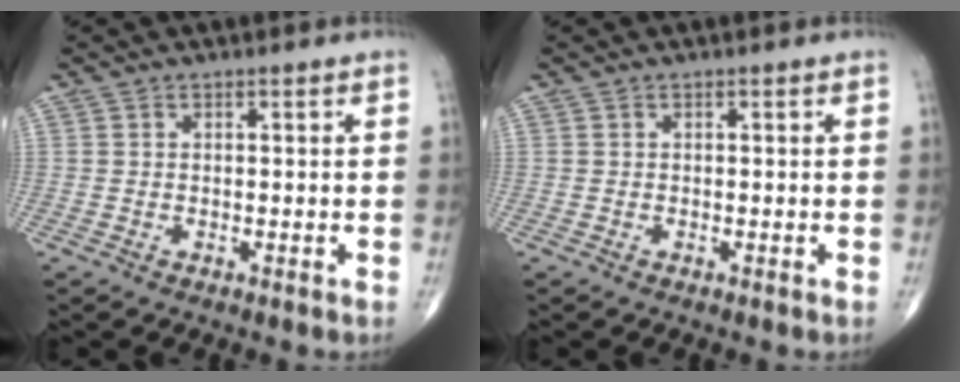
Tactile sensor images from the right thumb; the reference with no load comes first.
{"total": 0.0}